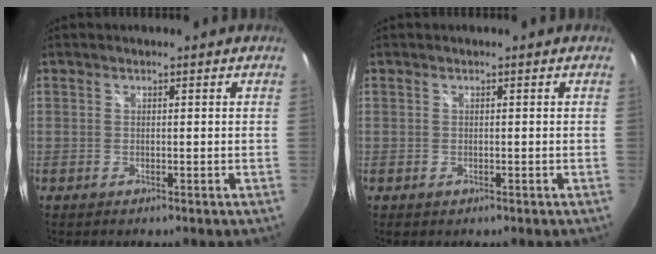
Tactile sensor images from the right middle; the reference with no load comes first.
{"total": 0.6, "force": [-0.3, 0.4, 0.2], "torque": [-0.003, -0.004, -0.005]}